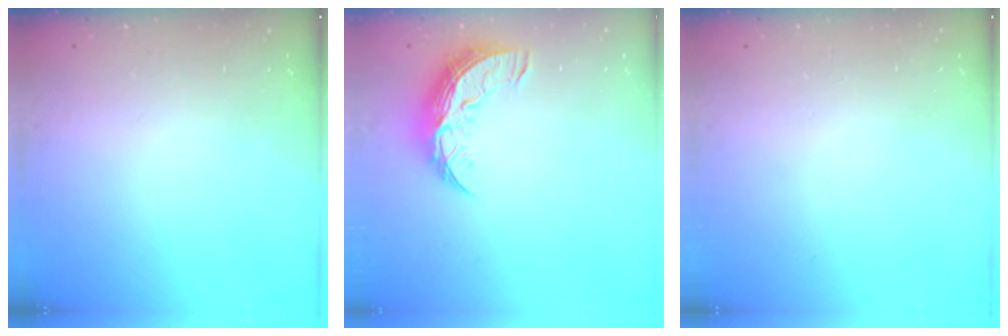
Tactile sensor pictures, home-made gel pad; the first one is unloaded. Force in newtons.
{"total": 10.7, "press": 10.6, "slide": 0.6}
{"total": 0.0}